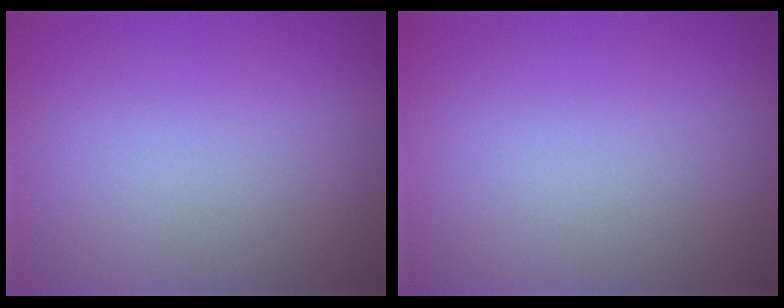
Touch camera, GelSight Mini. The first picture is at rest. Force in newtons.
{"total": 0.0}